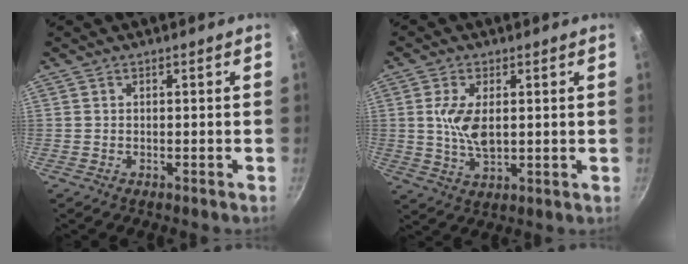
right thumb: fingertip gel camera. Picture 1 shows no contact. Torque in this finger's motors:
{"motor_torque": [-0.99, 1.17, 0.52, -0.30, 0.28]}